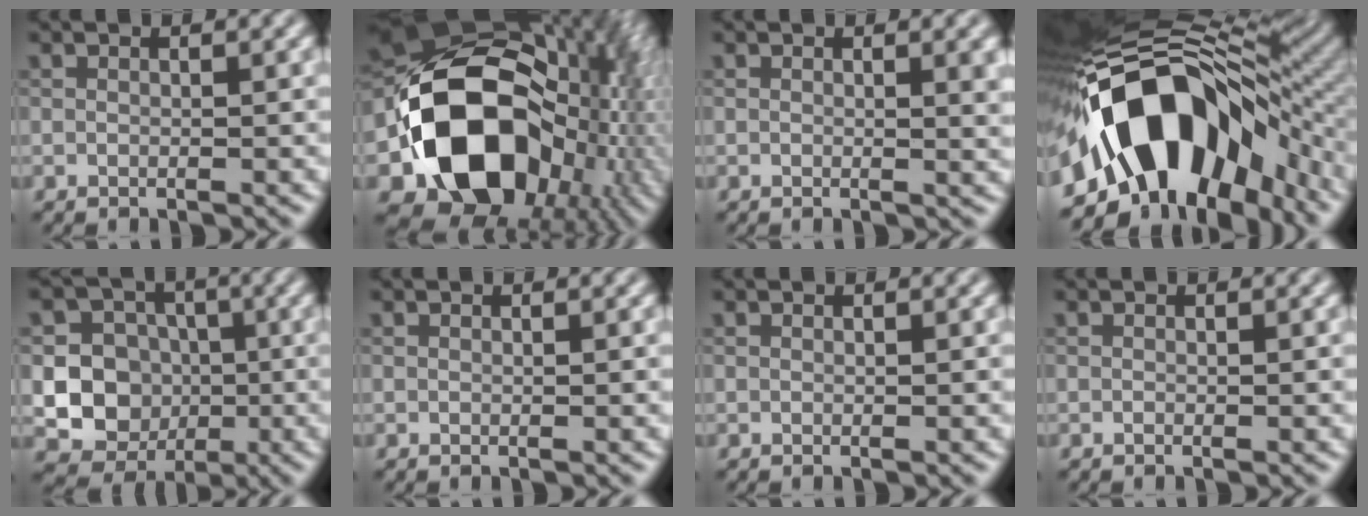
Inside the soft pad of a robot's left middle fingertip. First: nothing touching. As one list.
[{"total": 18.2, "force": [-4.0, 14.1, 10.8], "torque": [-0.170, -0.026, -0.065]}, {"total": 2.1, "force": [0.3, 0.6, 2.0], "torque": [-0.021, -0.001, 0.000]}, {"total": 16.5, "force": [-4.5, 9.6, 12.6], "torque": [-0.189, 0.019, -0.084]}, {"total": 11.7, "force": [-1.6, 11.1, 3.3], "torque": [-0.058, 0.006, -0.042]}, {"total": 0.0}, {"total": 0.0}, {"total": 0.0}]